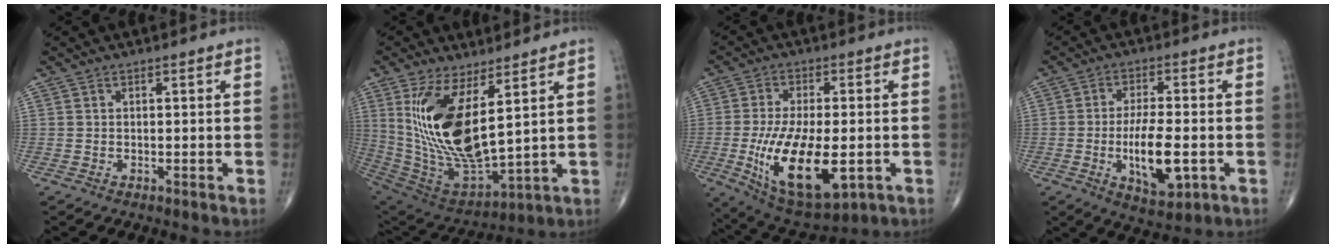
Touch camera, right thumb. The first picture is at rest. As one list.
[{"total": 19.3, "force": [5.6, 7.5, 16.9], "torque": [-0.331, -0.043, 0.129]}, {"total": 18.0, "force": [-4.0, 7.9, 15.7], "torque": [-0.281, -0.014, -0.049]}, {"total": 10.9, "force": [-2.5, 4.2, 9.7], "torque": [-0.162, 0.000, -0.036]}]